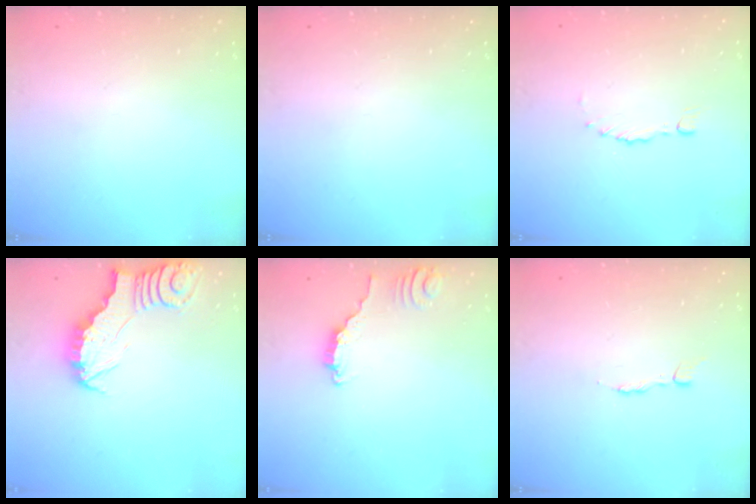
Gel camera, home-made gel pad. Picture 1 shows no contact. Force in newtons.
{"total": 0.0}
{"total": 0.0}
{"total": 2.6, "press": 2.6, "slide": 0.2}
{"total": 2.8, "press": 2.8, "slide": 0.2}
{"total": 3.2, "press": 3.2, "slide": 0.3}